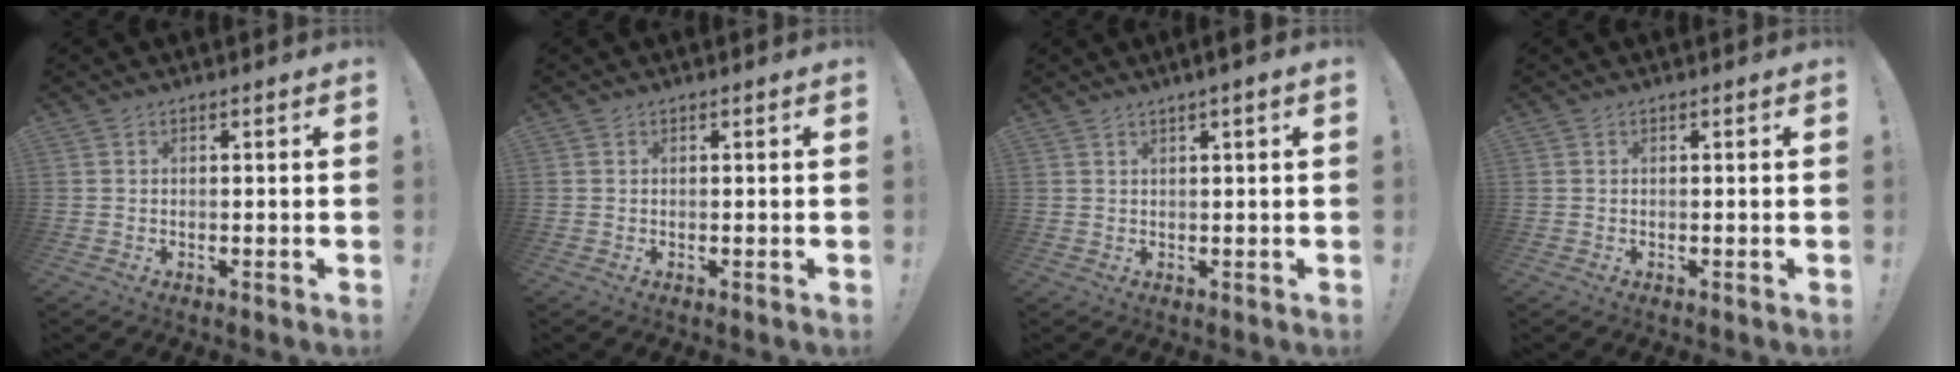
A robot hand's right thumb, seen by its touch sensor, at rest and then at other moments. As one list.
[{"total": 0.0}, {"total": 2.2, "force": [1.1, -0.3, 1.9], "torque": [-0.029, -0.002, 0.016]}, {"total": 0.0}]